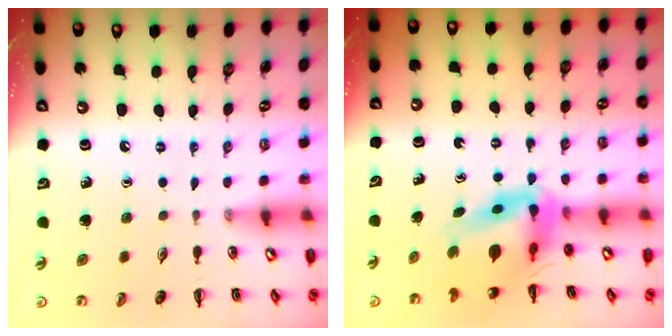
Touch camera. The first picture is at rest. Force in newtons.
{"total": 7.6, "press": 7.2, "slide": 2.4}